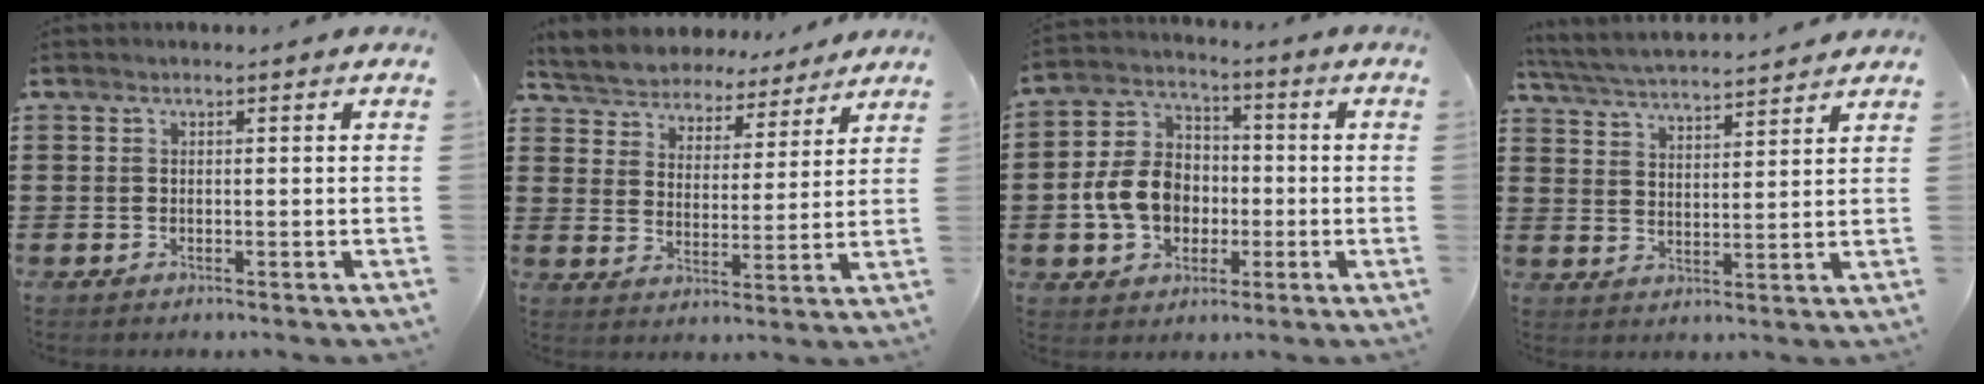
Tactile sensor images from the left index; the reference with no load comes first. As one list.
[{"total": 5.2, "force": [5.2, 0.5, -0.7], "torque": [-0.019, -0.039, 0.088]}, {"total": 9.1, "force": [-1.5, 7.6, 4.8], "torque": [-0.128, 0.022, -0.028]}, {"total": 4.7, "force": [4.6, 0.0, 1.0], "torque": [-0.040, -0.027, 0.078]}]